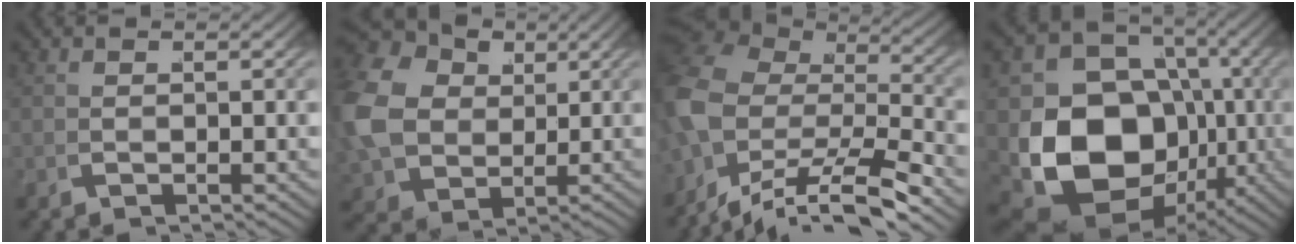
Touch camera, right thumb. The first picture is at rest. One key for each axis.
{"total": 11.4, "fx": 2.5, "fy": 9.3, "fz": 6.2, "tx": -0.163, "ty": -0.022, "tz": 0.055}
{"total": 12.0, "fx": -3.5, "fy": 8.0, "fz": 8.3, "tx": -0.187, "ty": -0.049, "tz": -0.038}
{"total": 17.4, "fx": -2.3, "fy": 13.4, "fz": 10.9, "tx": -0.225, "ty": -0.079, "tz": -0.001}